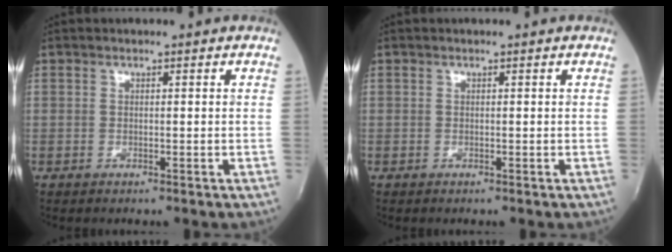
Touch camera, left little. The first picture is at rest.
{"total": 0.0}